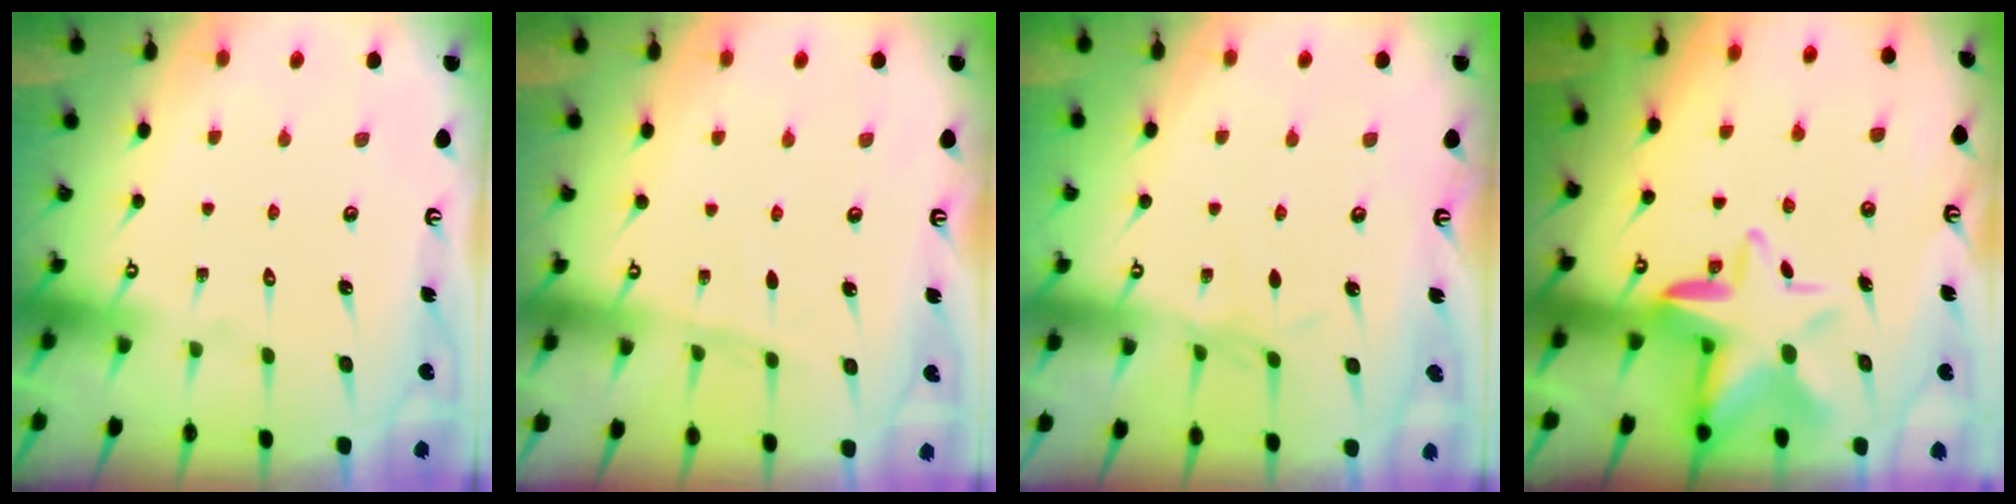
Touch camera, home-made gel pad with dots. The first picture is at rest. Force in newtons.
{"total": 4.4, "press": 4.3, "slide": 0.5}
{"total": 1.7, "press": 1.6, "slide": 0.4}
{"total": 10.5, "press": 10.4, "slide": 1.6}